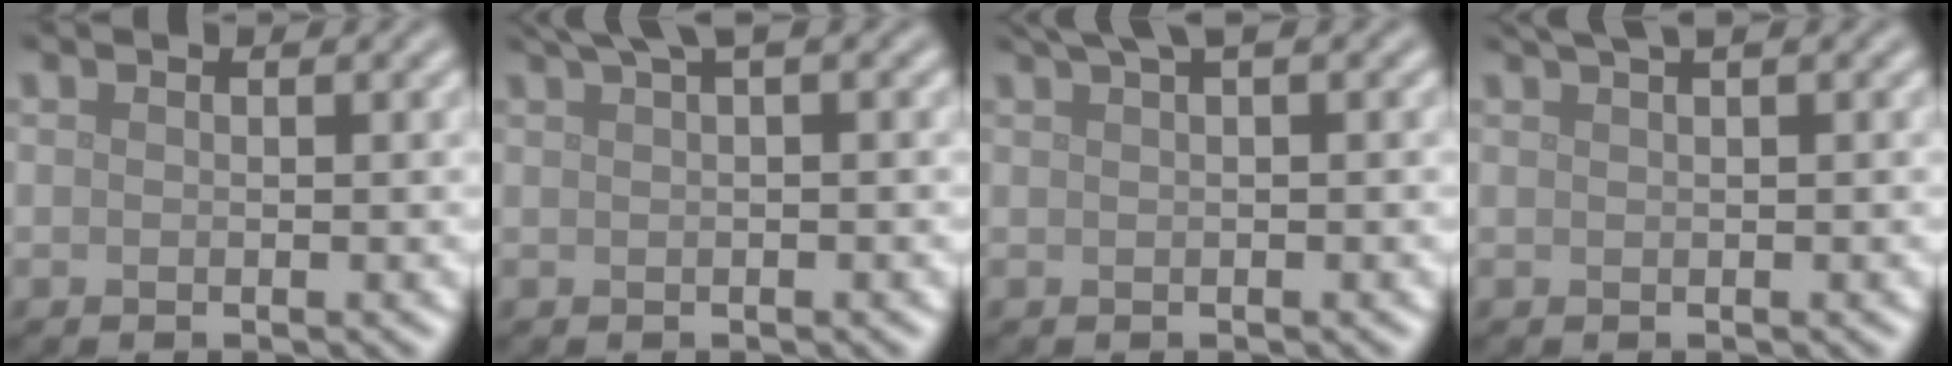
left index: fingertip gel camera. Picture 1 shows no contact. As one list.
[{"total": 3.0, "force": [1.7, 0.6, 2.3], "torque": [-0.030, 0.010, 0.028]}, {"total": 2.6, "force": [1.6, 0.6, 2.0], "torque": [-0.027, 0.008, 0.025]}, {"total": 2.8, "force": [1.8, 0.9, 2.0], "torque": [-0.019, 0.006, 0.019]}]